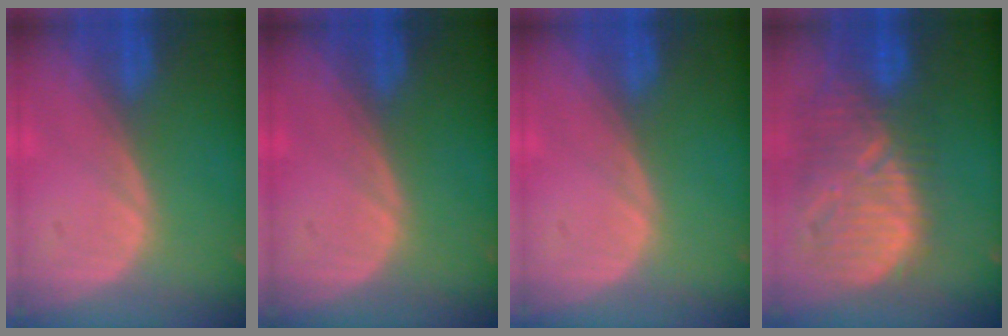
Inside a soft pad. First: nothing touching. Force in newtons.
{"total": 0.0}
{"total": 0.0}
{"total": 12.6, "press": 11.2, "slide": 5.8}